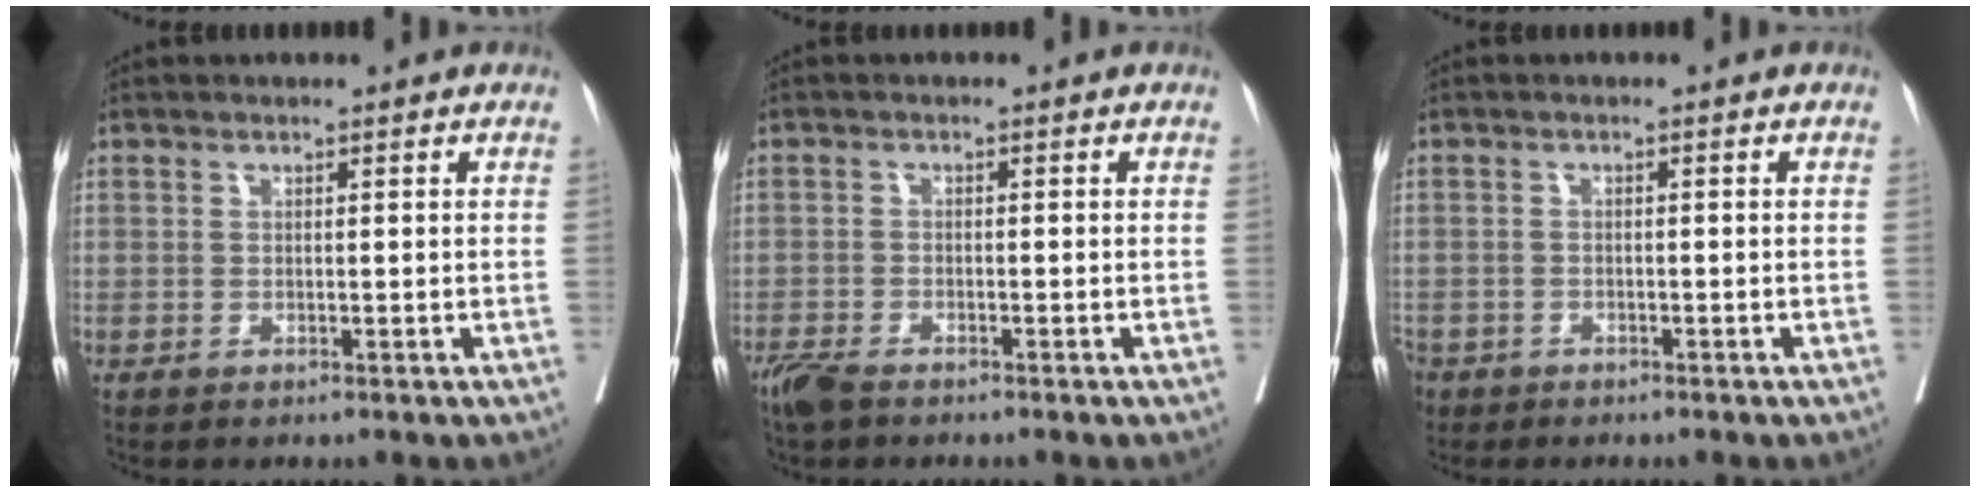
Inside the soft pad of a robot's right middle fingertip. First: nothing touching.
{"total": 3.6, "force": [-3.0, 0.9, 1.9], "torque": [-0.038, -0.008, -0.054]}
{"total": 4.8, "force": [-3.4, 3.0, 1.5], "torque": [-0.043, -0.004, -0.061]}